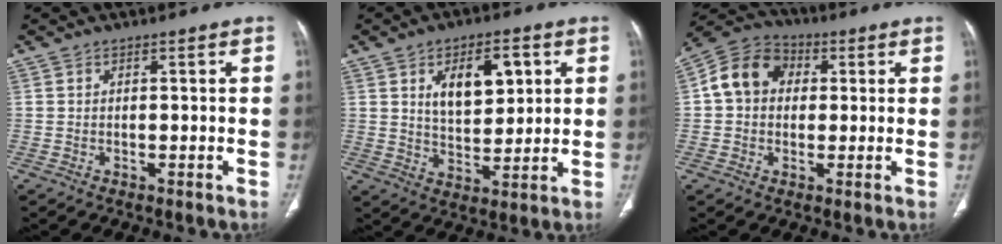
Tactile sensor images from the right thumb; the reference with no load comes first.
{"total": 11.4, "force": [3.9, 6.2, 8.7], "torque": [-0.104, -0.015, 0.069]}
{"total": 10.2, "force": [1.5, 8.4, 5.6], "torque": [-0.086, 0.022, 0.011]}